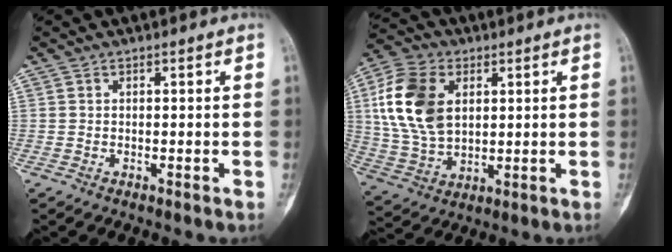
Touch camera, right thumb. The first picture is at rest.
{"total": 15.6, "force": [3.7, 10.1, 11.2], "torque": [-0.218, -0.001, 0.073]}